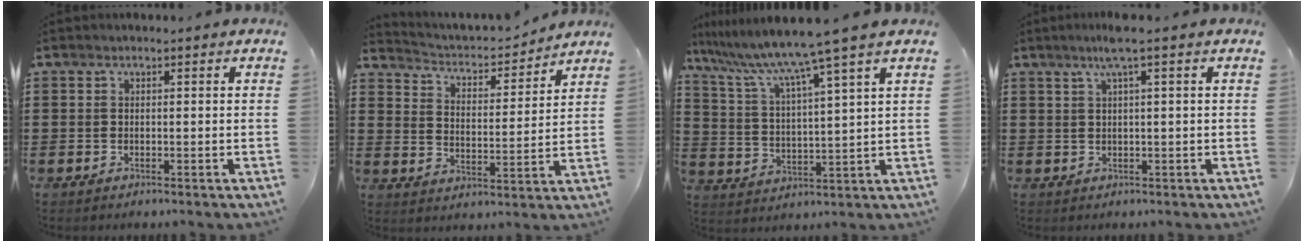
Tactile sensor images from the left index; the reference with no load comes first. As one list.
[{"total": 2.9, "force": [2.7, 0.5, 0.8], "torque": [-0.035, -0.030, 0.036]}, {"total": 8.7, "force": [7.0, -1.6, 4.8], "torque": [-0.122, -0.052, 0.109]}, {"total": 3.0, "force": [1.4, -0.4, 2.6], "torque": [-0.053, 0.000, 0.022]}]